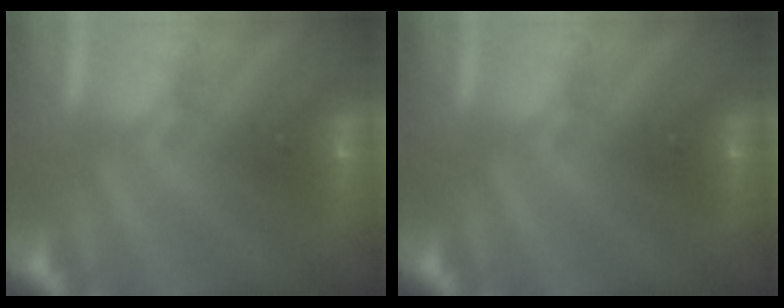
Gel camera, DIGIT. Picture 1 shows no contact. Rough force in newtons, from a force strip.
{"total": 0.0}